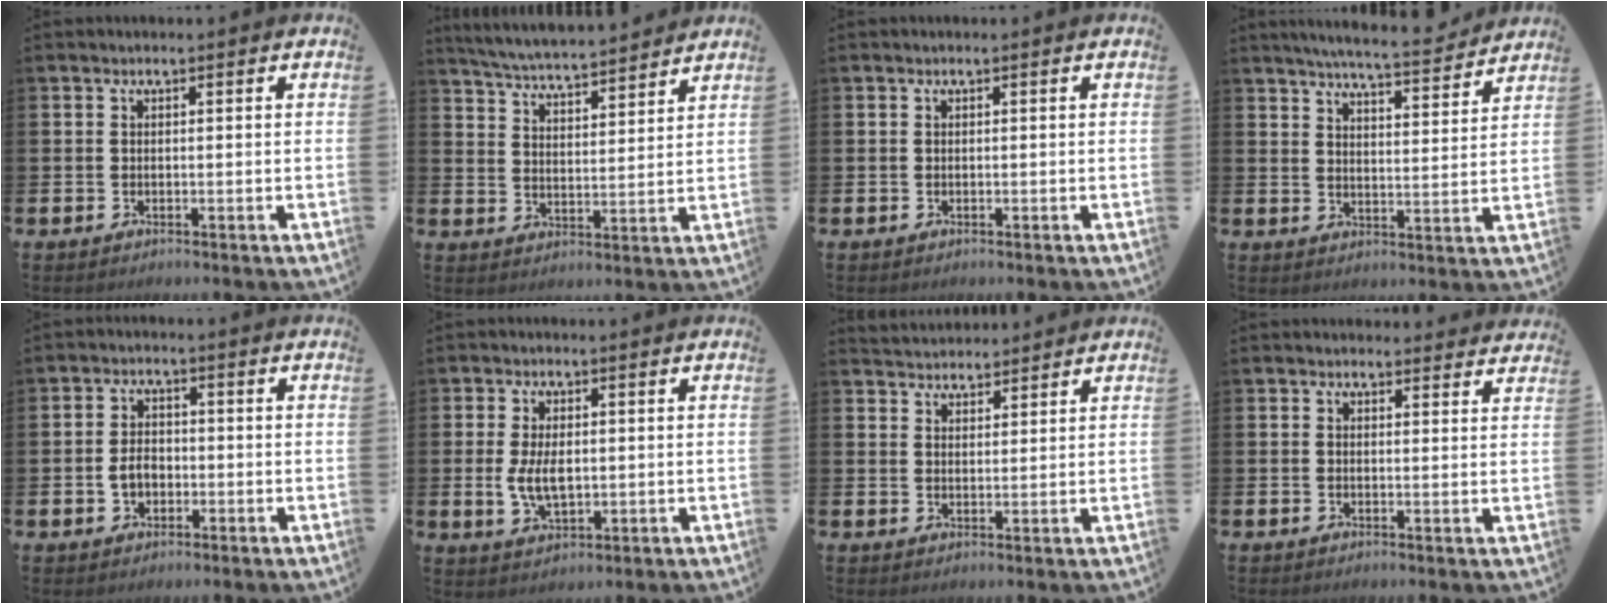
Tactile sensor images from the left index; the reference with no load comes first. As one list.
[{"total": 5.6, "force": [5.5, 0.0, 0.7], "torque": [-0.039, -0.040, 0.097]}, {"total": 0.0}, {"total": 6.4, "force": [6.2, 0.0, 1.6], "torque": [-0.039, -0.042, 0.105]}, {"total": 3.1, "force": [-0.8, 2.3, 2.0], "torque": [-0.027, 0.002, -0.020]}, {"total": 4.9, "force": [0.2, 2.7, 4.1], "torque": [-0.077, 0.002, -0.002]}, {"total": 3.3, "force": [3.2, 0.8, -0.4], "torque": [0.002, -0.014, 0.059]}, {"total": 1.8, "force": [1.8, 0.4, -0.1], "torque": [0.008, -0.009, 0.031]}]